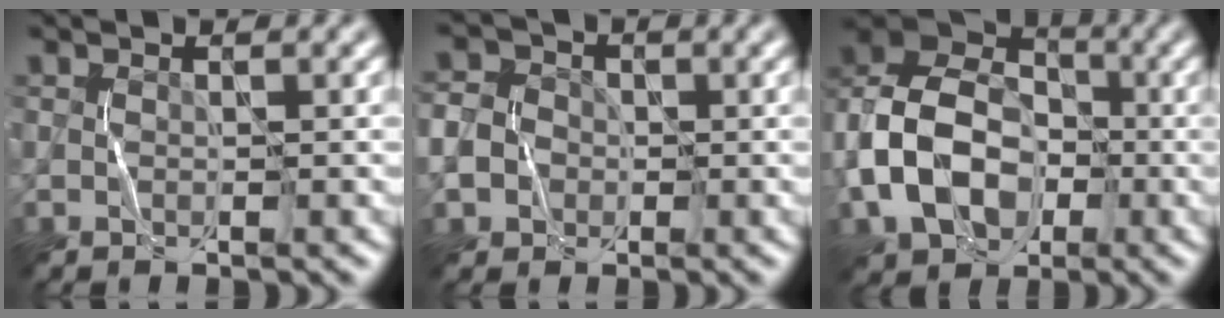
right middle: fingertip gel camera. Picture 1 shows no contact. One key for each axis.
{"total": 5.9, "fx": -0.6, "fy": 5.4, "fz": 2.2, "tx": -0.045, "ty": 0.018, "tz": -0.037}
{"total": 9.9, "fx": -2.6, "fy": 7.3, "fz": 6.2, "tx": -0.127, "ty": -0.002, "tz": -0.057}